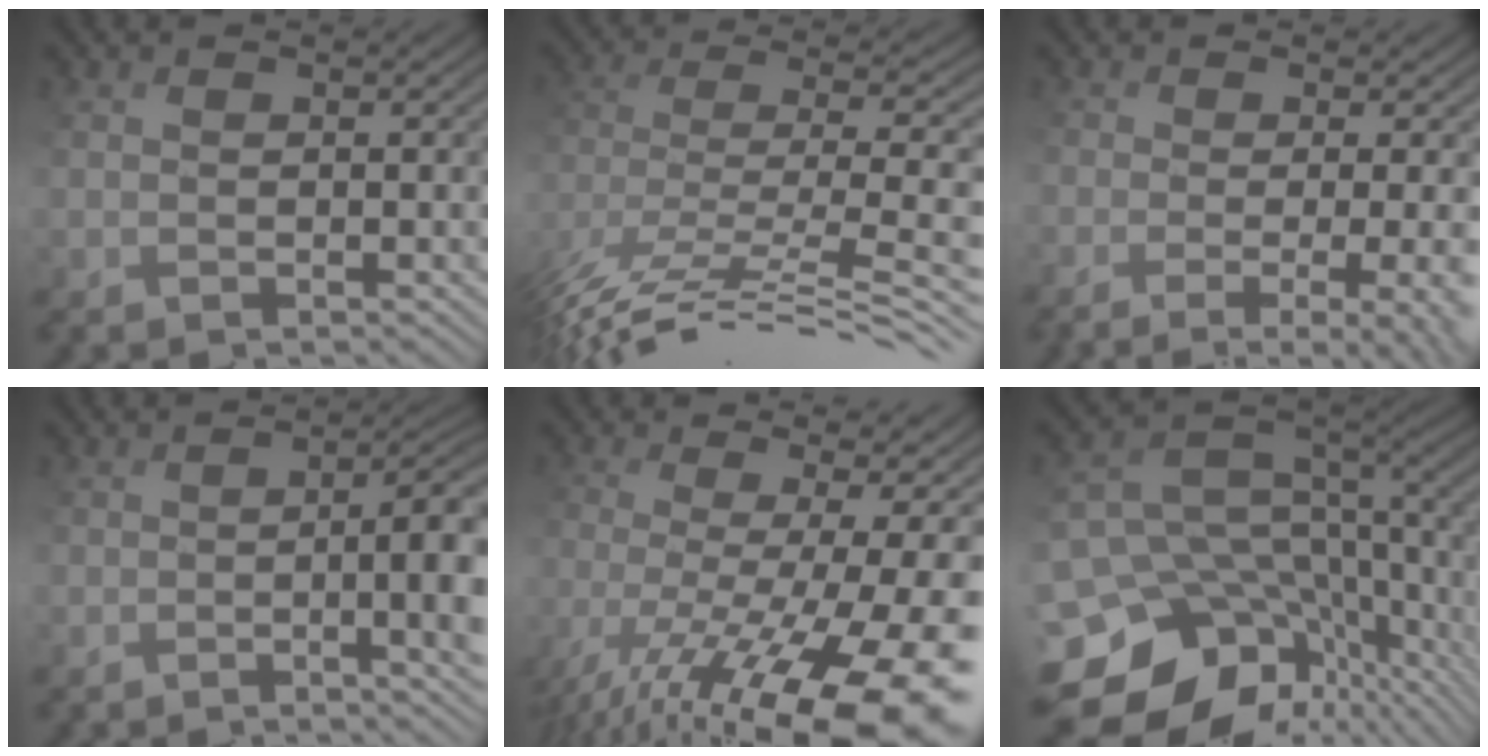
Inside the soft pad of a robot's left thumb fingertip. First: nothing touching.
{"total": 11.1, "force": [-5.9, 4.5, 8.2], "torque": [-0.185, 0.031, -0.063]}
{"total": 10.9, "force": [-3.3, 4.6, 9.3], "torque": [-0.120, -0.007, -0.019]}
{"total": 8.4, "force": [-2.1, 2.3, 7.8], "torque": [-0.106, 0.000, -0.020]}
{"total": 16.0, "force": [-8.1, 4.7, 13.1], "torque": [-0.238, -0.014, -0.107]}
{"total": 14.5, "force": [-4.6, 10.9, 8.4], "torque": [-0.212, -0.020, -0.041]}